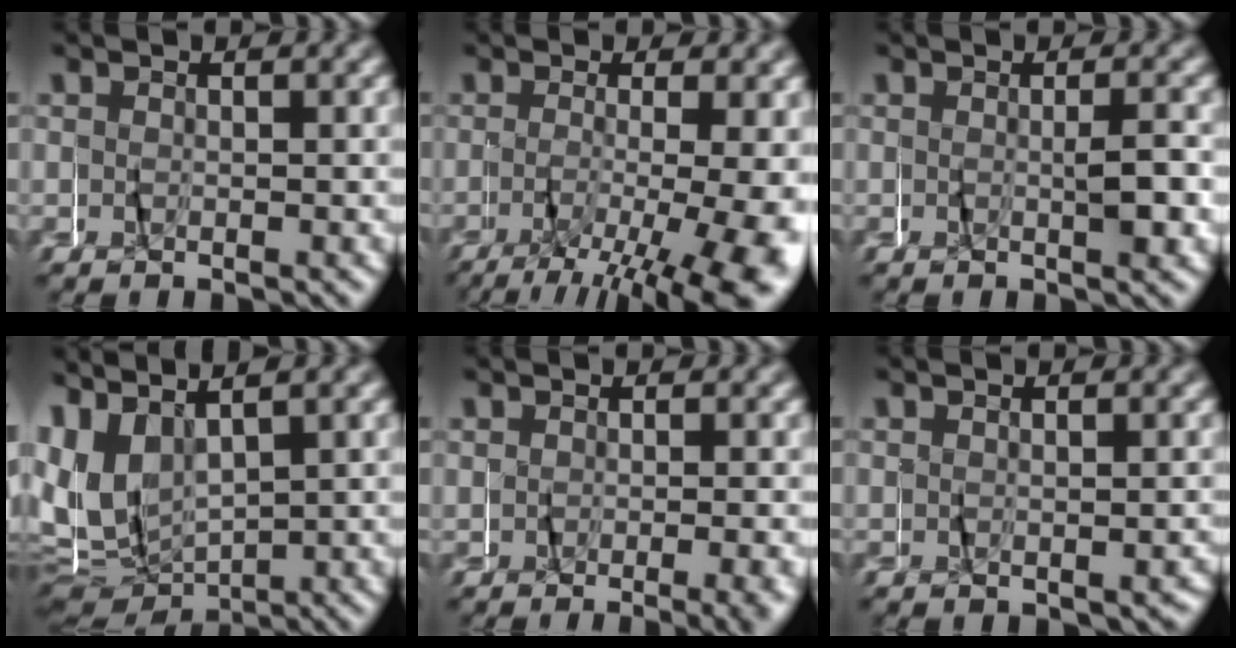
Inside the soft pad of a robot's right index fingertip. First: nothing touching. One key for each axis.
{"total": 5.7, "fx": -1.9, "fy": 0.6, "fz": 5.3, "tx": -0.068, "ty": -0.016, "tz": -0.027}
{"total": 1.4, "fx": -0.6, "fy": -0.7, "fz": 1.1, "tx": -0.024, "ty": -0.001, "tz": -0.009}
{"total": 10.0, "fx": 0.1, "fy": 8.3, "fz": 5.6, "tx": -0.144, "ty": -0.008, "tz": -0.003}
{"total": 1.2, "fx": -0.5, "fy": -0.6, "fz": 0.9, "tx": -0.012, "ty": -0.001, "tz": -0.010}
{"total": 1.6, "fx": -0.3, "fy": 1.0, "fz": 1.2, "tx": -0.023, "ty": -0.005, "tz": -0.002}